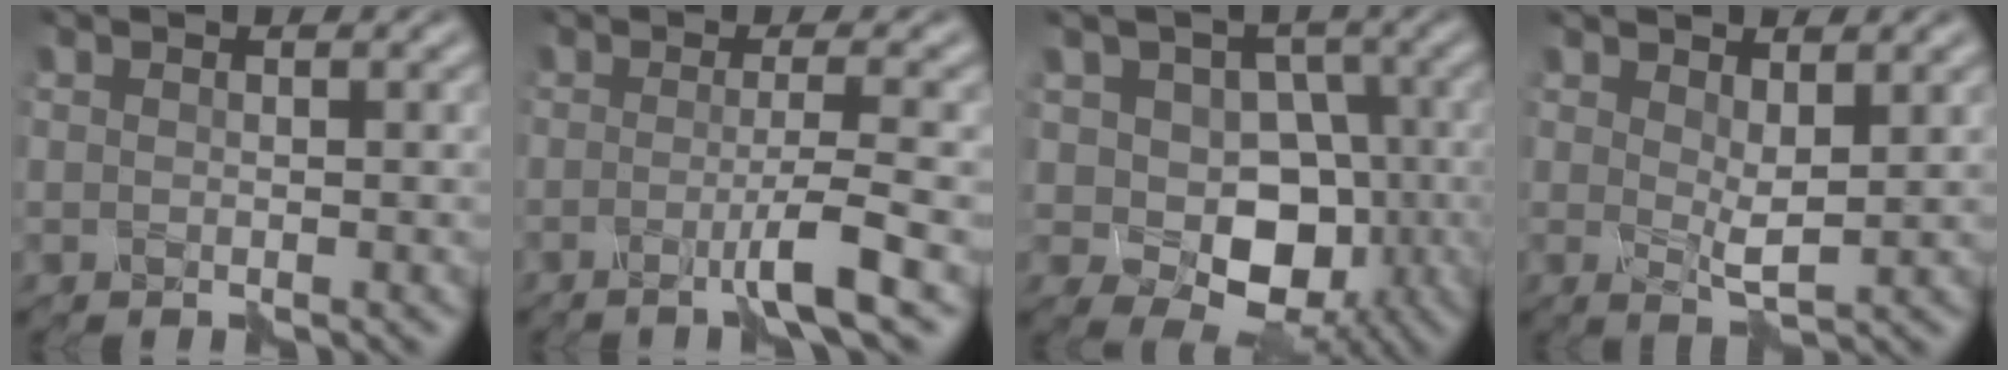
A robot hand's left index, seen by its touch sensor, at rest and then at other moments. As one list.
[{"total": 3.2, "force": [-1.2, 0.3, 3.0], "torque": [-0.040, -0.004, -0.033]}, {"total": 6.0, "force": [-1.8, 4.8, 3.1], "torque": [-0.037, -0.001, -0.042]}, {"total": 1.8, "force": [0.8, 0.4, 1.6], "torque": [-0.029, -0.009, 0.014]}]